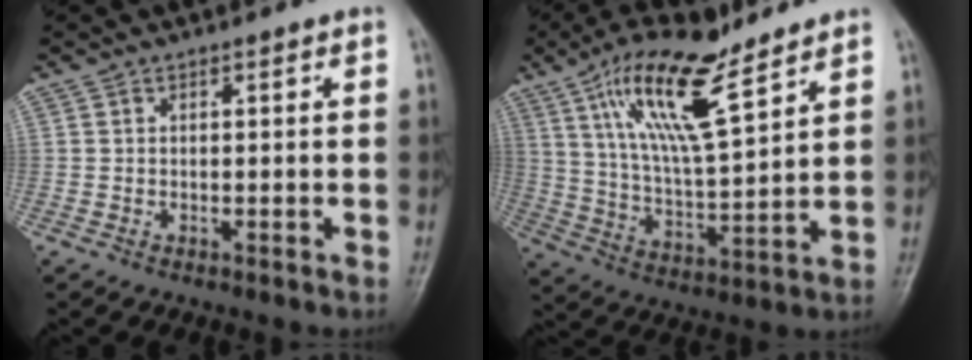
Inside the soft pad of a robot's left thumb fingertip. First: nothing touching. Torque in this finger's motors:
{"motor_torque": [0.31, 0.36, 1.71, -1.06, 0.39]}